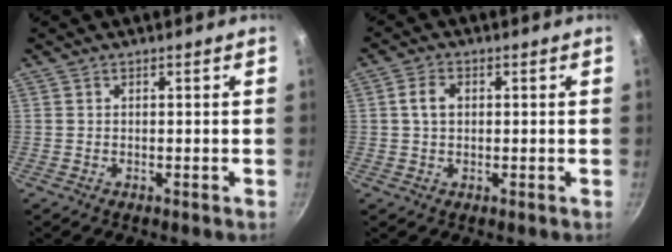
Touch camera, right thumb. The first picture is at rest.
{"total": 3.7, "force": [0.5, 2.6, 2.6], "torque": [-0.042, 0.008, 0.007]}